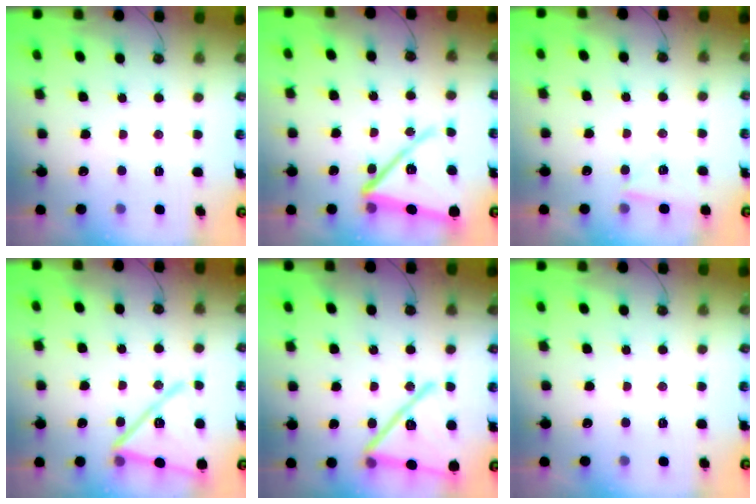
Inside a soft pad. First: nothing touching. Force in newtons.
{"total": 17.4, "press": 17.3, "slide": 1.3}
{"total": 3.5, "press": 3.3, "slide": 1.1}
{"total": 17.0, "press": 17.0, "slide": 1.5}
{"total": 23.2, "press": 20.6, "slide": 10.7}
{"total": 0.0}